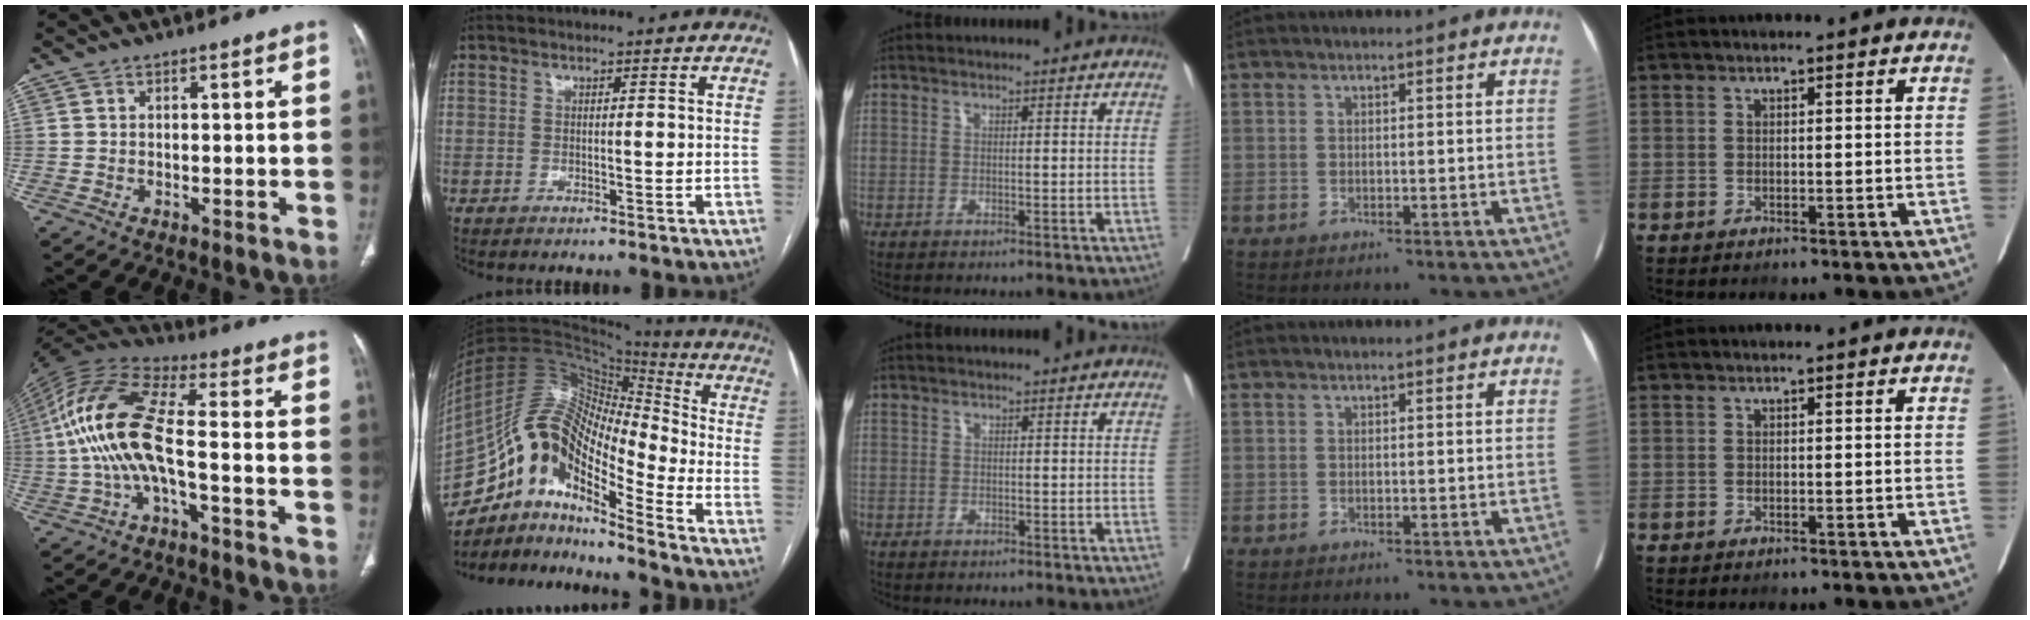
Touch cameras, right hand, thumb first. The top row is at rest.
{"thumb": {"total": 14.8, "force": [-2.5, 4.9, 13.7], "torque": [-0.300, 0.046, -0.055]}, "index": {"total": 17.6, "force": [-11.0, 5.6, 12.5], "torque": [-0.233, 0.042, -0.193]}}